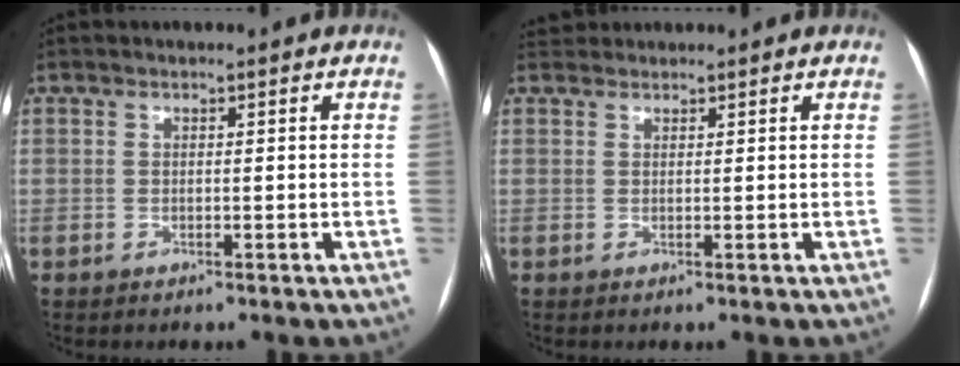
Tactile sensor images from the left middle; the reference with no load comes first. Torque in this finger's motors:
{"motor_torque": [-0.01, 0.01, -0.02, -0.01]}